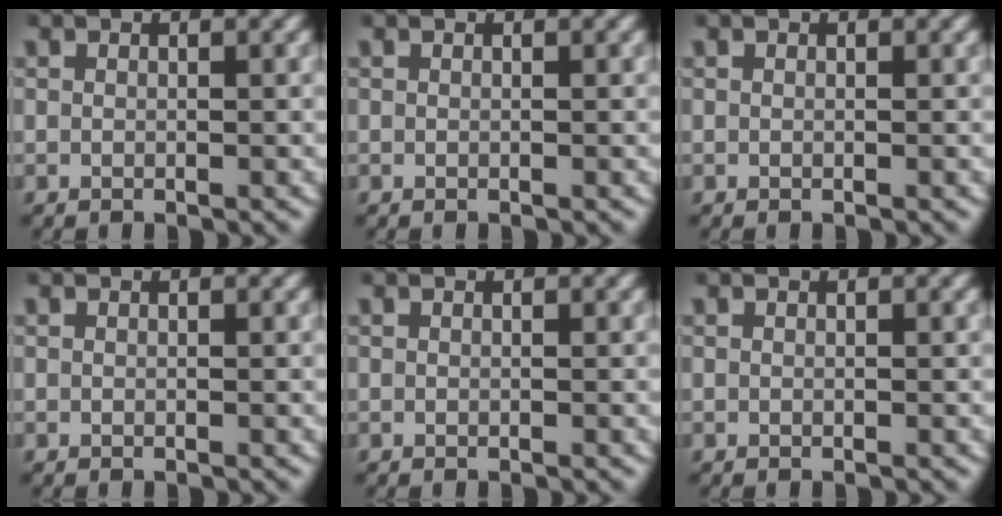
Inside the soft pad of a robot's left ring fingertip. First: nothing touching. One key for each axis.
{"total": 0.0}
{"total": 0.0}
{"total": 0.0}
{"total": 0.0}
{"total": 0.0}